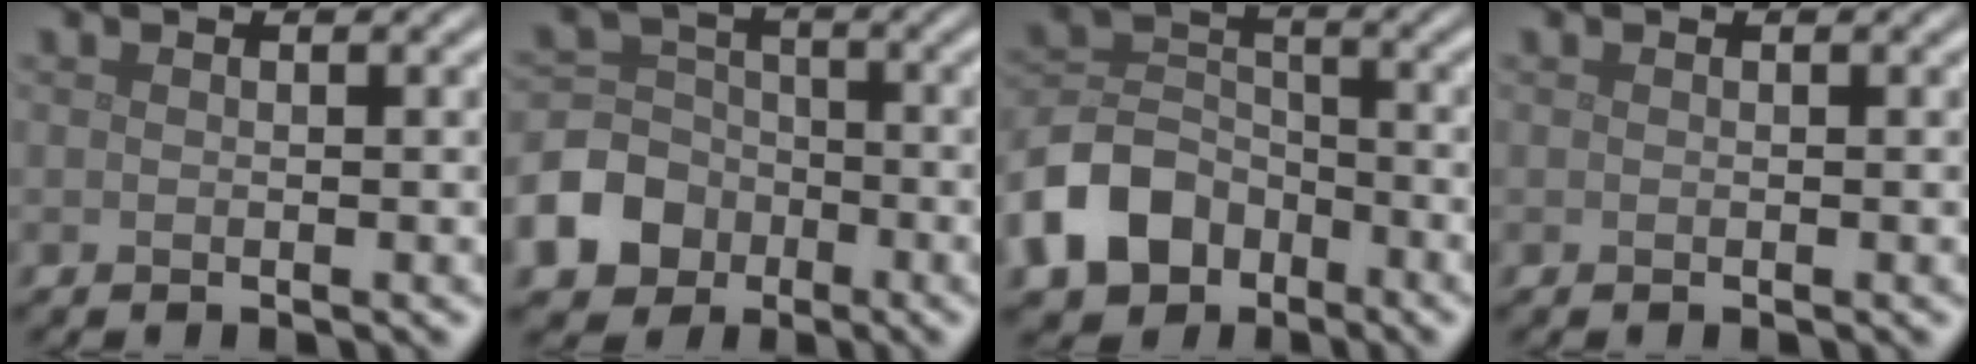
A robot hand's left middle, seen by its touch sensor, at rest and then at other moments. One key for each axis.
{"total": 8.3, "fx": -4.1, "fy": 6.9, "fz": 2.3, "tx": -0.048, "ty": -0.017, "tz": -0.101}
{"total": 7.3, "fx": -4.1, "fy": 5.1, "fz": 3.2, "tx": -0.064, "ty": 0.001, "tz": -0.093}
{"total": 0.0}